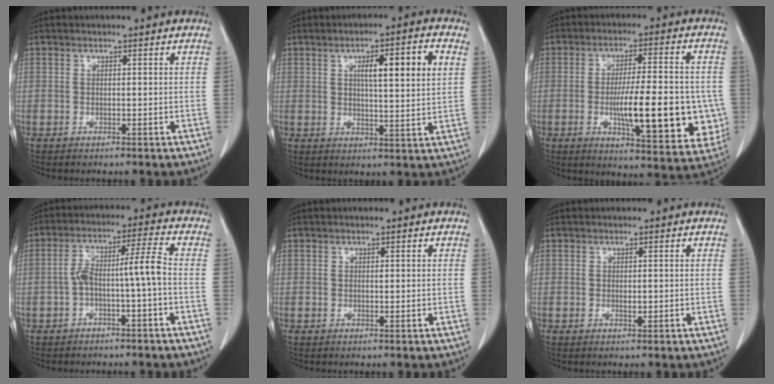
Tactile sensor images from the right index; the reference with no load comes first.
{"total": 10.0, "force": [3.0, 1.5, 9.4], "torque": [-0.147, 0.014, 0.048]}
{"total": 18.1, "force": [-3.2, 4.4, 17.3], "torque": [-0.210, 0.003, -0.031]}
{"total": 7.1, "force": [-1.8, 0.4, 6.8], "torque": [-0.130, 0.035, -0.026]}
{"total": 0.9, "force": [0.1, 0.5, 0.8], "torque": [-0.019, -0.001, 0.004]}
{"total": 1.2, "force": [-0.1, 0.6, 1.0], "torque": [-0.022, -0.002, 0.001]}